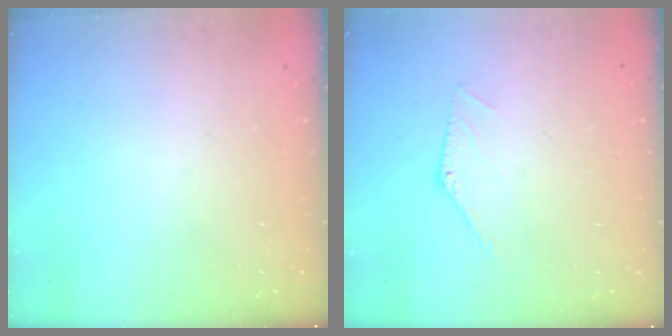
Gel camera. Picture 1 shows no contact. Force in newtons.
{"total": 0.8, "press": 0.8, "slide": 0.1}